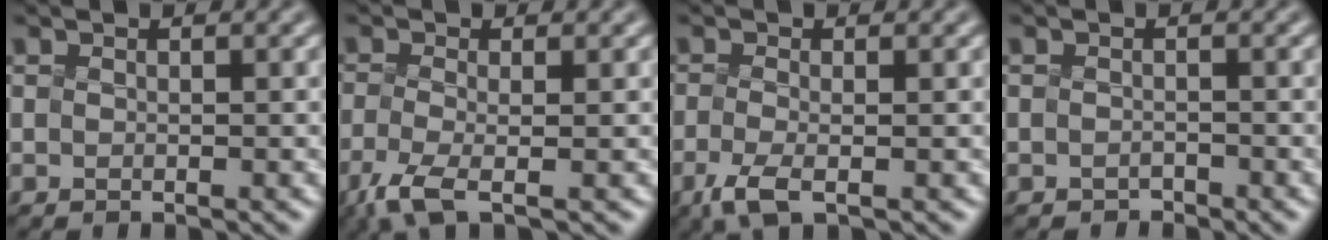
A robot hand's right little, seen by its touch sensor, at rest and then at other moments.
{"total": 3.7, "force": [-1.9, 1.0, 3.0], "torque": [-0.075, -0.011, -0.046]}
{"total": 2.9, "force": [-1.4, 0.9, 2.4], "torque": [-0.059, -0.008, -0.032]}
{"total": 0.7, "force": [-0.6, 0.3, 0.1], "torque": [-0.001, 0.000, -0.010]}